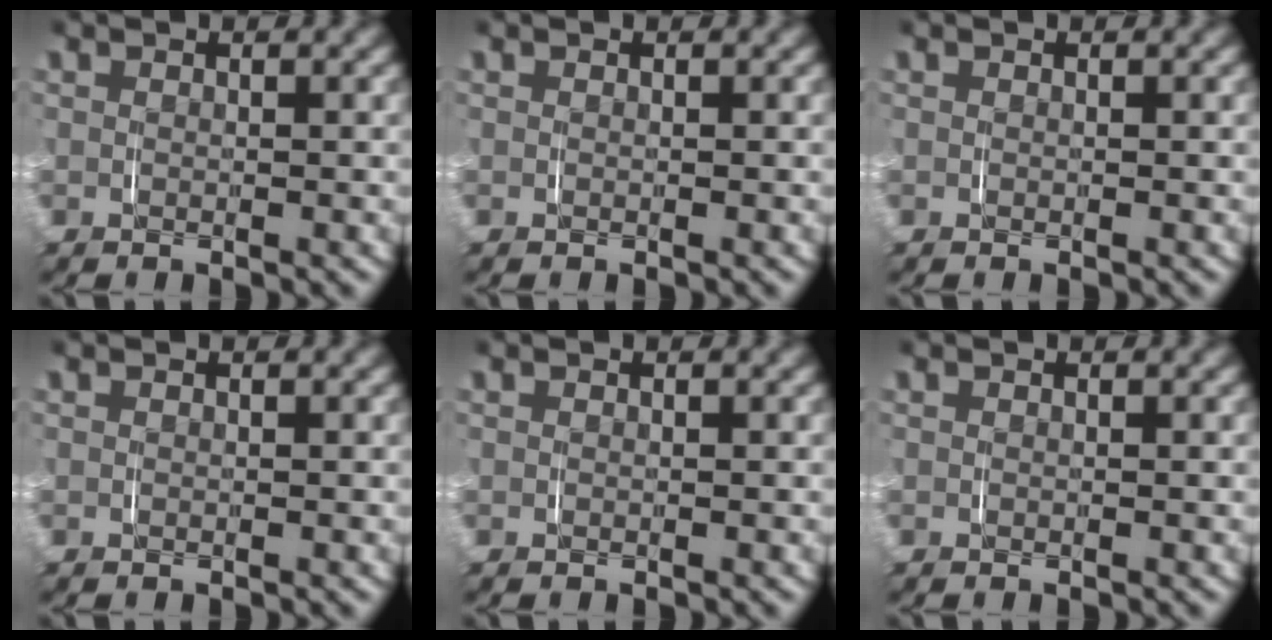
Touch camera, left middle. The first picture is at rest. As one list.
[{"total": 0.0}, {"total": 0.0}, {"total": 0.0}, {"total": 0.0}, {"total": 0.0}]